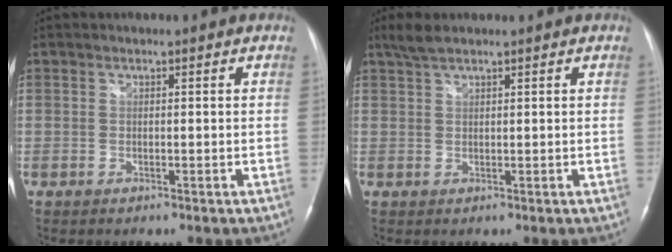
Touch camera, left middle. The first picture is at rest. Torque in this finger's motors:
{"motor_torque": [0.29, 0.01, -0.06, 0.03]}